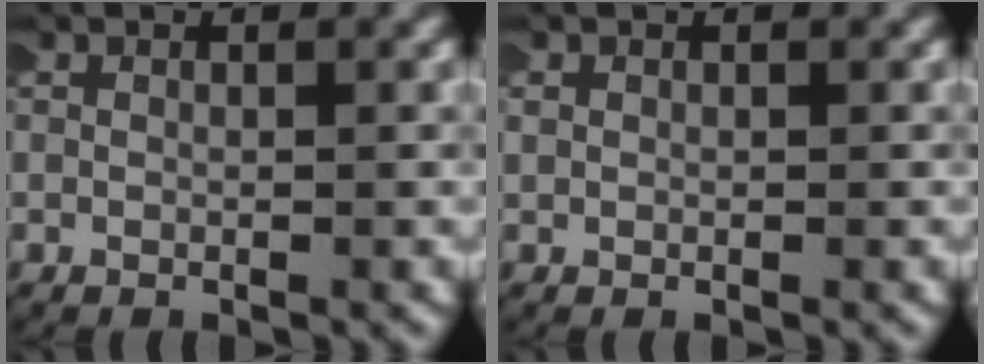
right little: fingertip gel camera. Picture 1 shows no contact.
{"total": 0.6, "force": [0.2, 0.5, 0.1], "torque": [-0.008, 0.003, 0.004]}